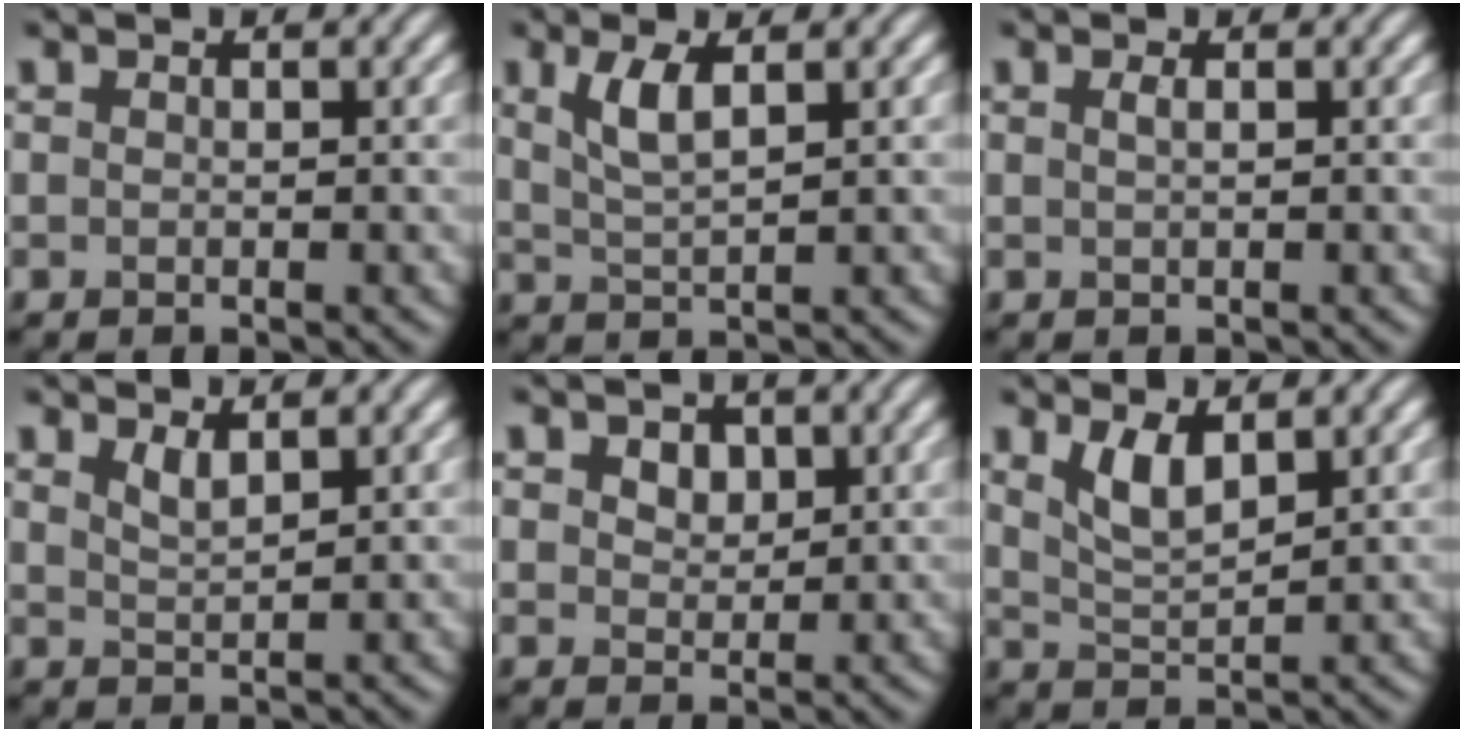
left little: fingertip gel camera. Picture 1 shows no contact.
{"total": 3.0, "force": [1.3, 0.9, 2.6], "torque": [-0.055, -0.001, 0.027]}
{"total": 0.8, "force": [0.2, 0.3, 0.7], "torque": [-0.011, 0.004, 0.003]}
{"total": 1.5, "force": [1.1, 0.4, 1.0], "torque": [-0.021, -0.002, 0.023]}
{"total": 2.6, "force": [1.2, 1.8, 1.4], "torque": [-0.026, 0.009, 0.010]}
{"total": 3.0, "force": [1.7, 1.0, 2.3], "torque": [-0.051, -0.008, 0.038]}